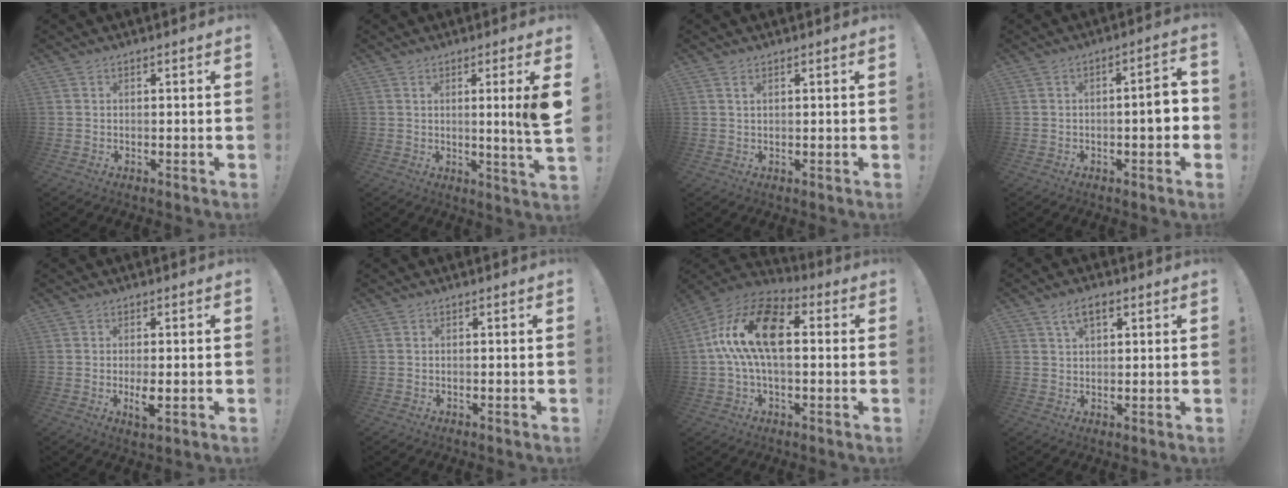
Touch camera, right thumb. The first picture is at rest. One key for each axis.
{"total": 8.4, "fx": 1.5, "fy": -0.9, "fz": 8.2, "tx": -0.120, "ty": -0.019, "tz": 0.014}
{"total": 1.2, "fx": 0.6, "fy": 0.4, "fz": 0.9, "tx": -0.015, "ty": -0.001, "tz": 0.011}
{"total": 6.6, "fx": -1.2, "fy": 1.8, "fz": 6.2, "tx": -0.088, "ty": 0.006, "tz": -0.022}
{"total": 4.1, "fx": -0.5, "fy": 0.8, "fz": 4.0, "tx": -0.065, "ty": -0.008, "tz": -0.009}
{"total": 0.0}
{"total": 18.1, "fx": 2.9, "fy": 9.7, "fz": 15.0, "tx": -0.263, "ty": 0.009, "tz": 0.050}
{"total": 4.9, "fx": 2.4, "fy": 2.8, "fz": 3.3, "tx": -0.054, "ty": 0.001, "tz": 0.044}